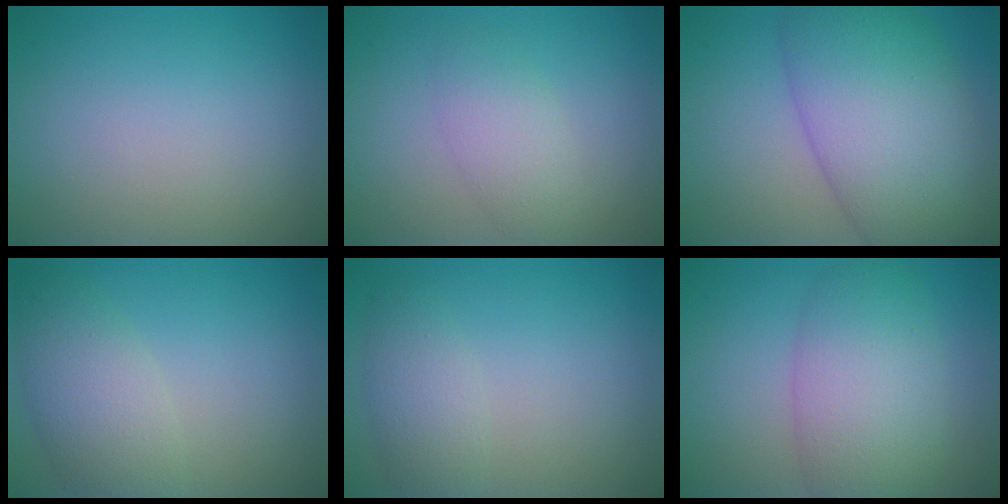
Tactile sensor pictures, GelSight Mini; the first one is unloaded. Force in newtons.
{"total": 2.6, "press": 2.6, "slide": 0.1}
{"total": 11.0, "press": 11.0, "slide": 0.3}
{"total": 4.3, "press": 4.3, "slide": 0.2}
{"total": 2.4, "press": 2.4, "slide": 0.1}
{"total": 6.8, "press": 6.8, "slide": 0.2}